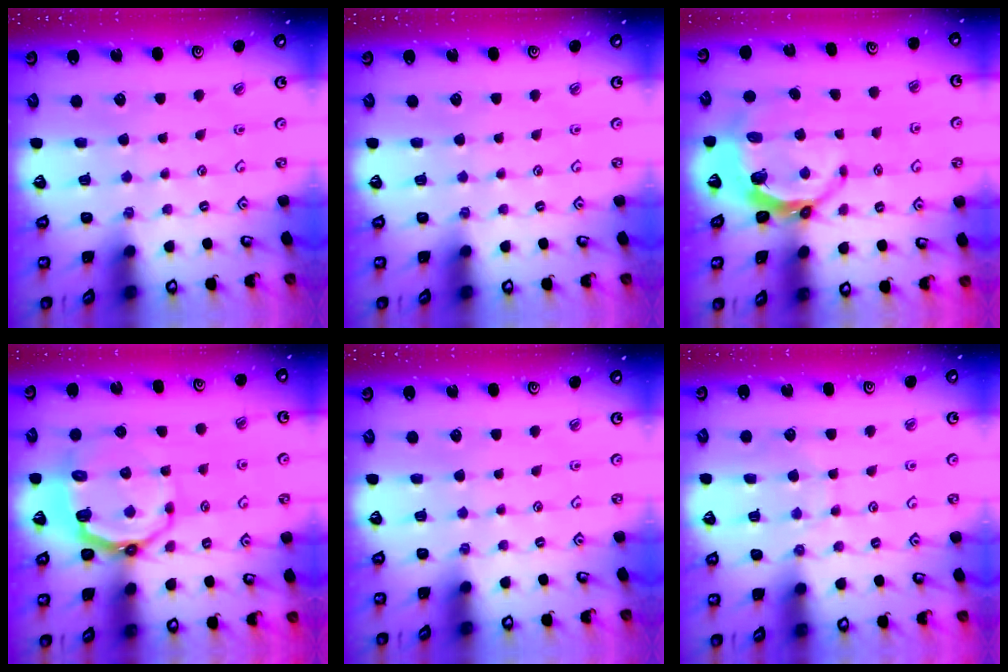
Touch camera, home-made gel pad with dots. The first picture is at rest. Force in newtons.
{"total": 0.0}
{"total": 6.7, "press": 5.3, "slide": 4.2}
{"total": 8.6, "press": 7.5, "slide": 4.2}
{"total": 0.0}
{"total": 6.4, "press": 6.3, "slide": 0.6}